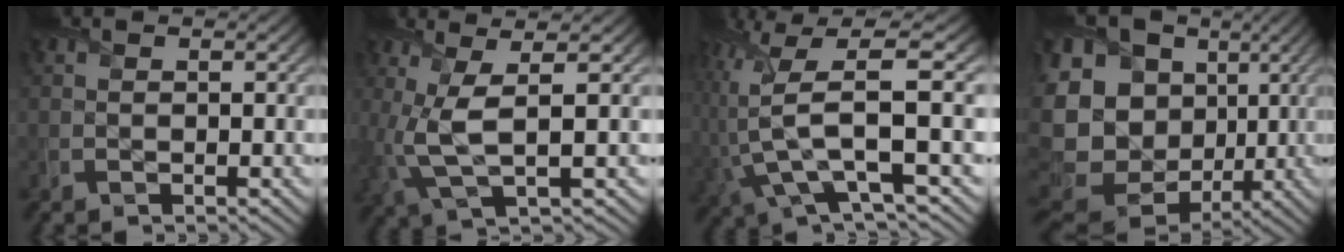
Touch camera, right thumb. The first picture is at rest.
{"total": 6.3, "force": [0.5, 1.6, 6.1], "torque": [-0.138, 0.009, 0.010]}
{"total": 11.2, "force": [-2.4, 3.1, 10.5], "torque": [-0.220, 0.009, -0.046]}
{"total": 21.7, "force": [0.1, 18.6, 11.2], "torque": [-0.285, -0.013, 0.012]}